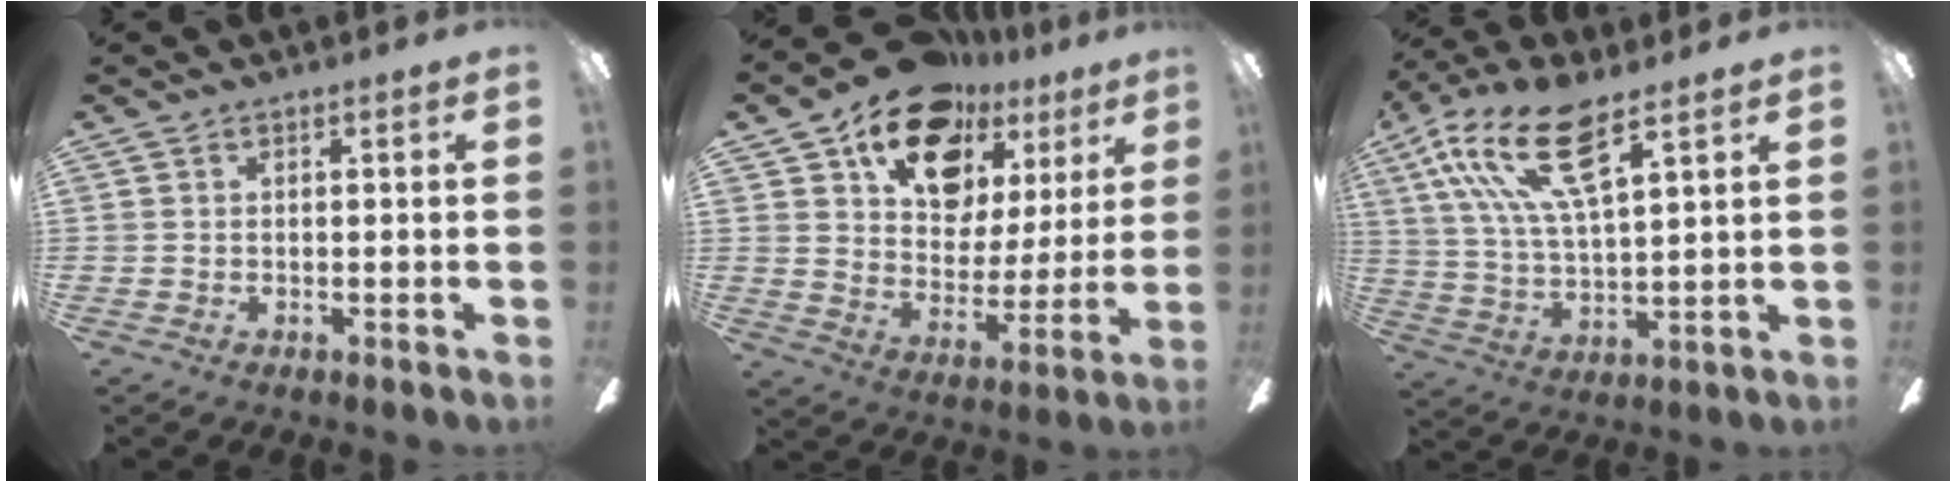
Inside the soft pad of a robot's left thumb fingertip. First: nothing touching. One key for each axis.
{"total": 17.6, "fx": 12.3, "fy": 10.2, "fz": 7.3, "tx": -0.127, "ty": -0.074, "tz": 0.223}
{"total": 18.2, "fx": 10.4, "fy": 6.4, "fz": 13.5, "tx": -0.279, "ty": -0.038, "tz": 0.177}